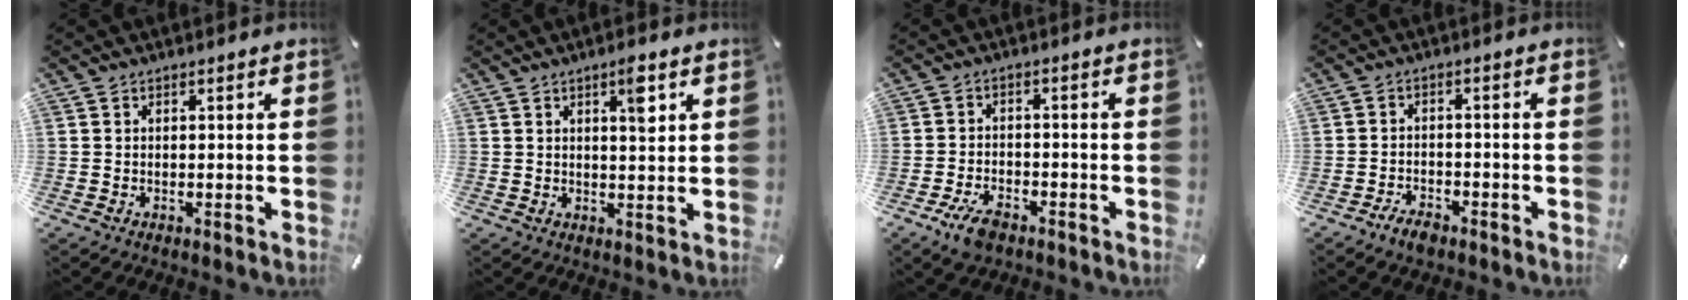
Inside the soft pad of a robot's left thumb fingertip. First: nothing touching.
{"total": 5.0, "force": [2.3, 1.3, 4.2], "torque": [-0.057, -0.011, 0.032]}
{"total": 5.9, "force": [-3.6, 3.0, 3.5], "torque": [-0.077, 0.014, -0.069]}
{"total": 3.5, "force": [-2.8, 1.6, 1.4], "torque": [-0.029, 0.014, -0.055]}